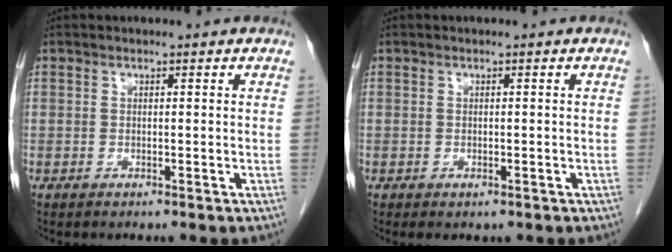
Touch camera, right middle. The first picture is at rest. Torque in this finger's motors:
{"motor_torque": [0.47, -0.43, 0.10, 0.02]}